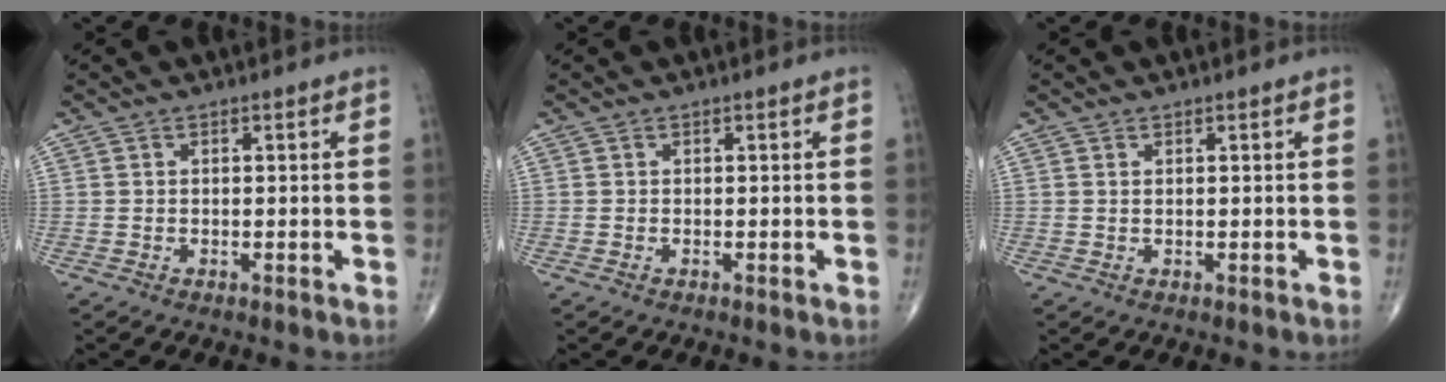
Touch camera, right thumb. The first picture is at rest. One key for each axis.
{"total": 0.0}
{"total": 0.0}